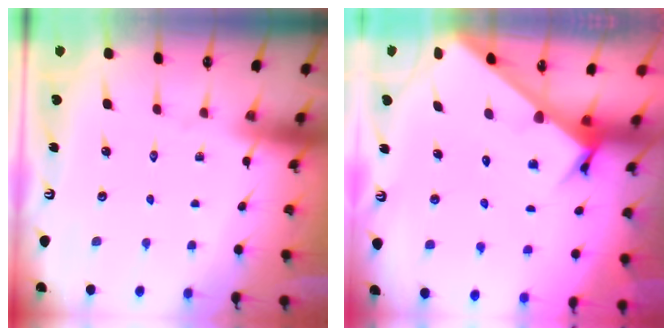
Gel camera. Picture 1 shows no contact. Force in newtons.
{"total": 3.2, "press": 3.2, "slide": 0.2}